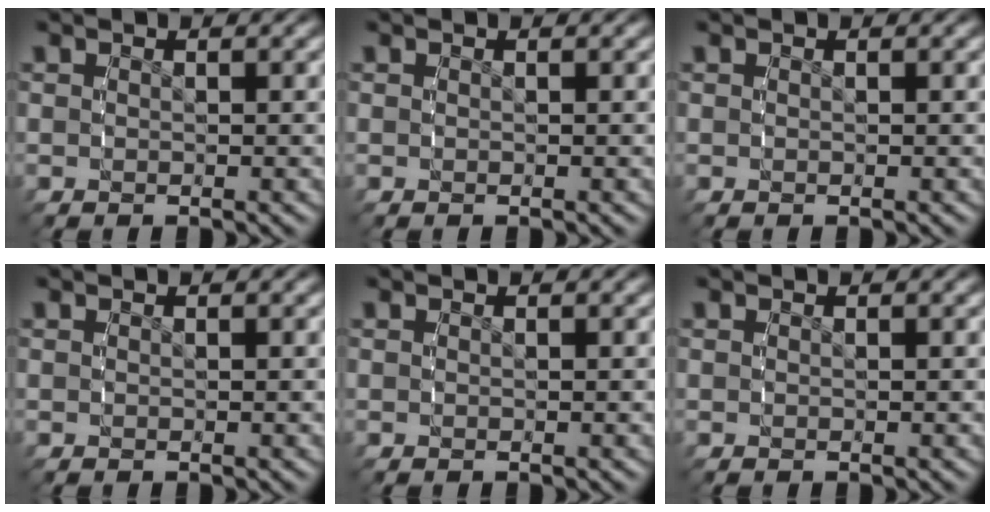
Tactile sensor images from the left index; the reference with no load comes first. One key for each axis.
{"total": 0.0}
{"total": 0.0}
{"total": 0.0}
{"total": 0.0}
{"total": 0.0}